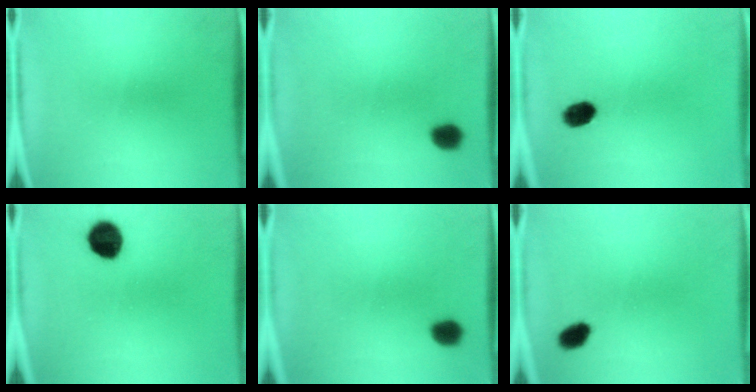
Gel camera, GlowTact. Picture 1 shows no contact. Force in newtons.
{"total": 4.8}
{"total": 4.4}
{"total": 8.4}
{"total": 4.8}
{"total": 3.2}